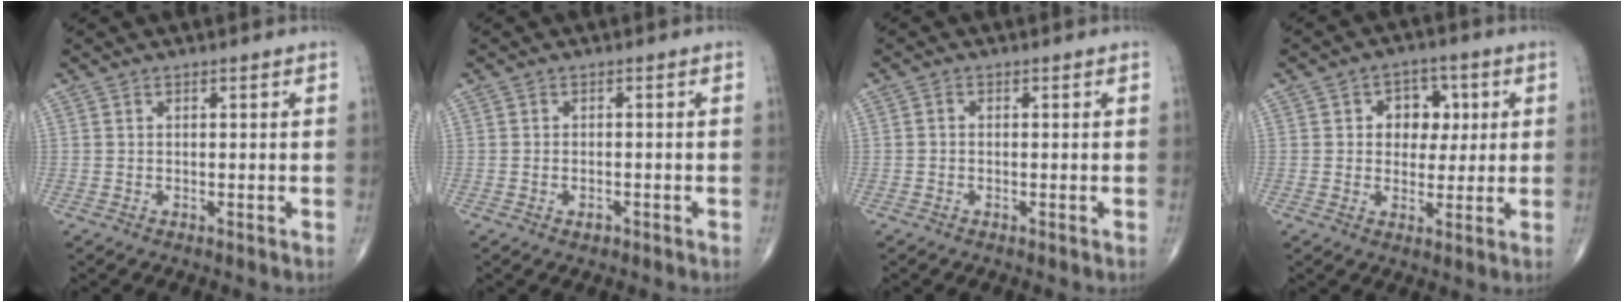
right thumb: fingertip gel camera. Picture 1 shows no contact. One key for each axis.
{"total": 1.5, "fx": -0.8, "fy": 0.9, "fz": 0.9, "tx": -0.016, "ty": 0.005, "tz": -0.010}
{"total": 0.7, "fx": -0.2, "fy": 0.5, "fz": 0.4, "tx": -0.004, "ty": 0.001, "tz": -0.008}
{"total": 7.6, "fx": 1.6, "fy": 5.8, "fz": 4.5, "tx": -0.013, "ty": 0.002, "tz": 0.019}